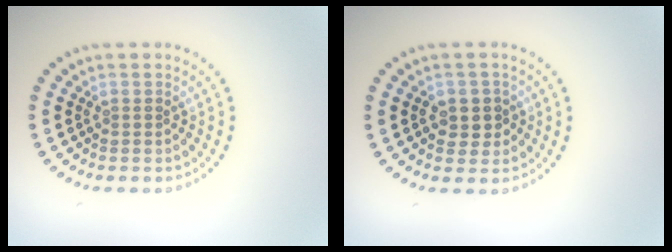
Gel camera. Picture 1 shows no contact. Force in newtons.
{"total": 2.5, "press": 2.5, "slide": 0.5}